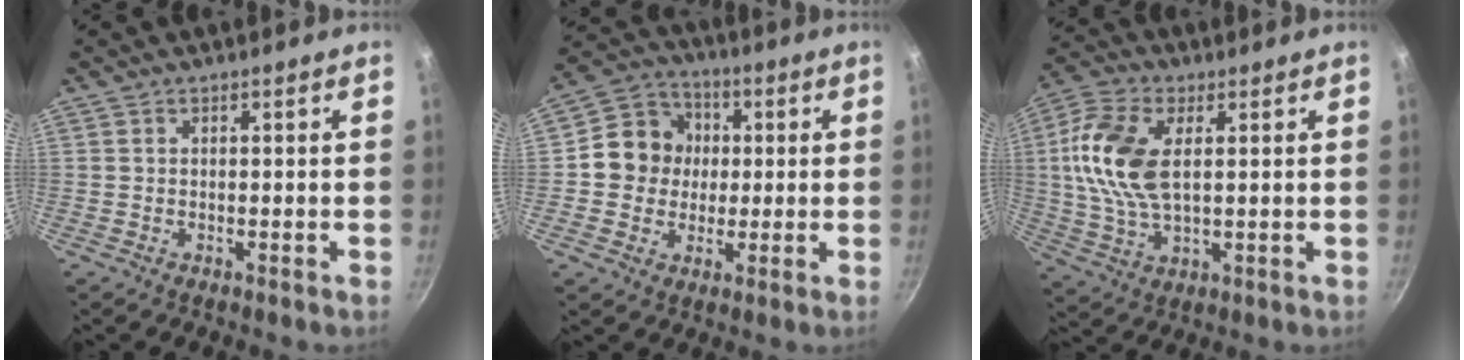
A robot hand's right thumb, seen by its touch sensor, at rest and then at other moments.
{"total": 10.7, "force": [0.5, 9.9, 4.0], "torque": [-0.029, 0.019, -0.008]}
{"total": 14.0, "force": [2.4, 7.6, 11.5], "torque": [-0.228, 0.004, 0.041]}